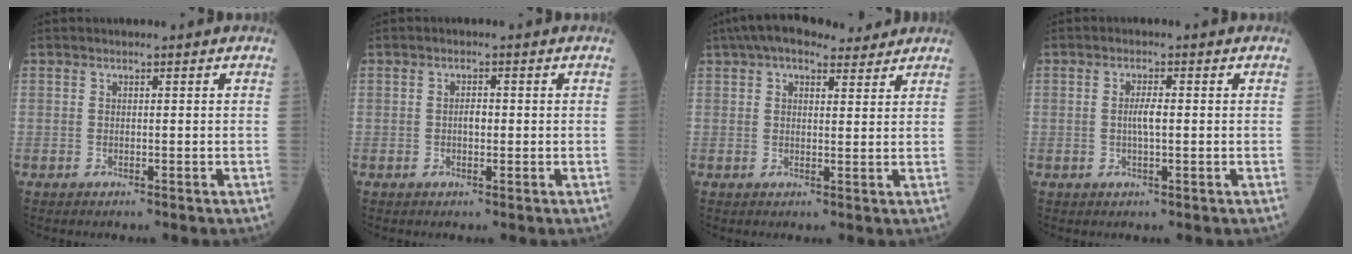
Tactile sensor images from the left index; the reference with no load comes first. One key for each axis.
{"total": 1.6, "fx": -0.7, "fy": 0.8, "fz": 1.2, "tx": -0.016, "ty": 0.000, "tz": -0.017}
{"total": 9.1, "fx": 6.9, "fy": 3.4, "fz": 4.8, "tx": -0.074, "ty": 0.038, "tz": 0.101}
{"total": 2.4, "fx": -0.7, "fy": 0.4, "fz": 2.3, "tx": -0.042, "ty": -0.002, "tz": -0.015}